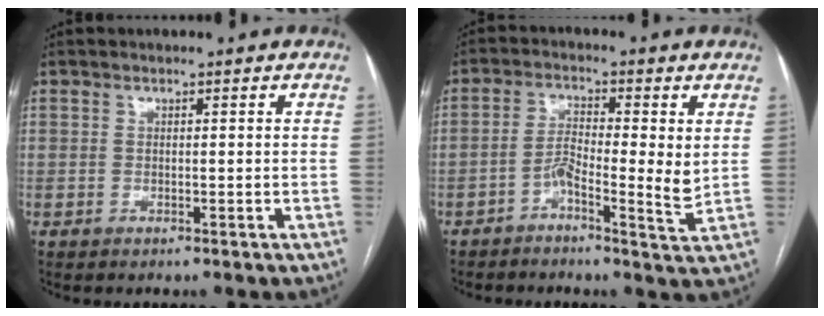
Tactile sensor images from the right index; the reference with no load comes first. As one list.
[{"total": 5.7, "force": [-0.9, 1.0, 5.6], "torque": [-0.102, 0.006, -0.023]}]